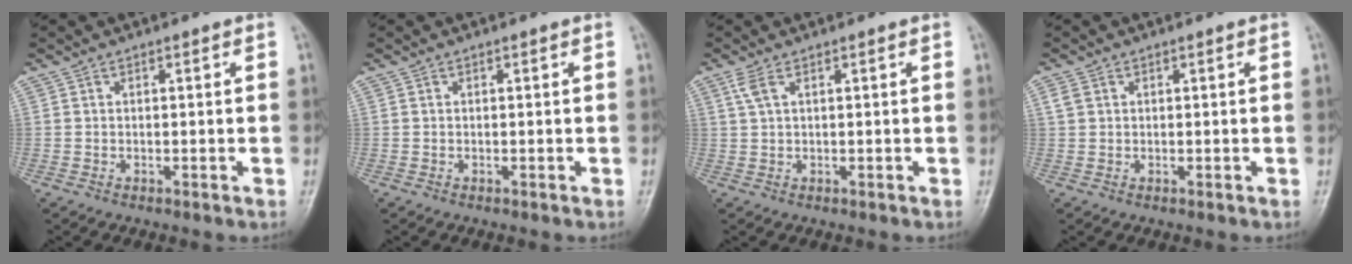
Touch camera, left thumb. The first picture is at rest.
{"total": 0.0}
{"total": 2.2, "force": [1.0, 0.8, 1.8], "torque": [-0.050, 0.011, 0.029]}
{"total": 1.6, "force": [0.6, 1.3, 0.8], "torque": [-0.016, 0.006, 0.012]}